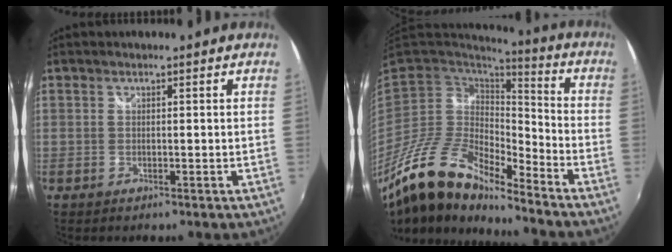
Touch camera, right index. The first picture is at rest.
{"total": 16.5, "force": [-12.8, 4.4, 9.5], "torque": [-0.180, -0.023, -0.248]}